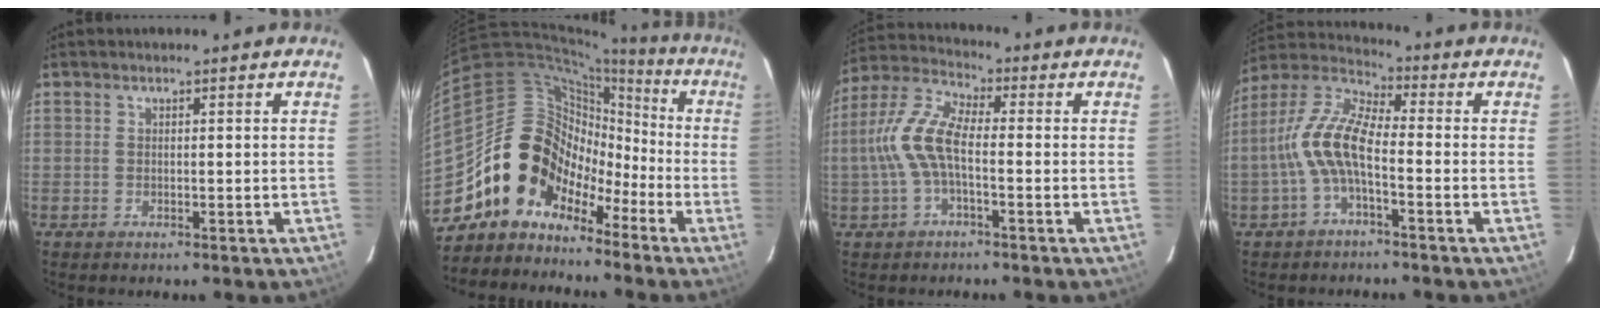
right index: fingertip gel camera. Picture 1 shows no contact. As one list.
[{"total": 13.3, "force": [-7.0, 10.9, 3.2], "torque": [-0.059, 0.053, -0.145]}, {"total": 9.9, "force": [-1.5, 3.8, 9.0], "torque": [-0.204, 0.016, -0.034]}, {"total": 10.2, "force": [-2.7, 3.6, 9.2], "torque": [-0.203, 0.016, -0.058]}]